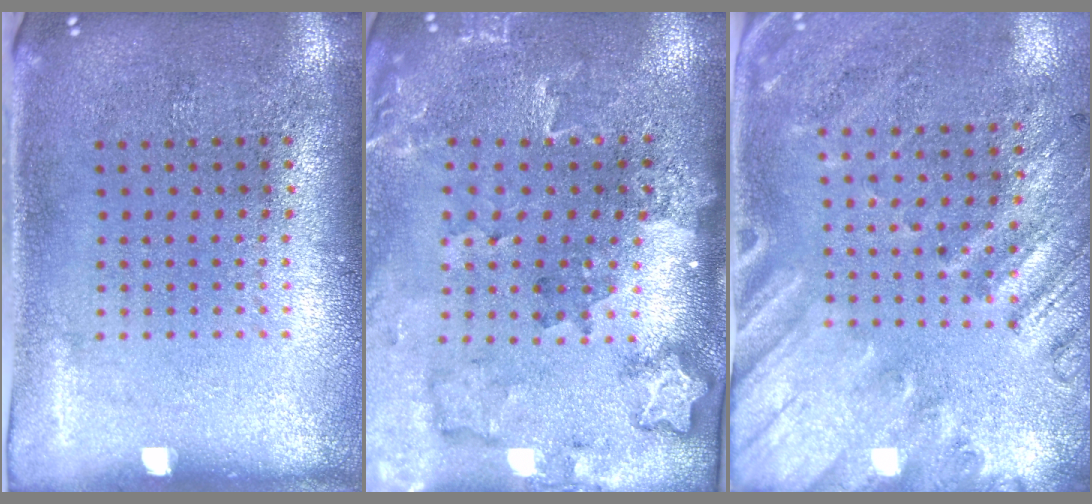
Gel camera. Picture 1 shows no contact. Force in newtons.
{"total": 1.8, "press": 1.8, "slide": 0.3}
{"total": 2.4, "press": 1.9, "slide": 1.6}